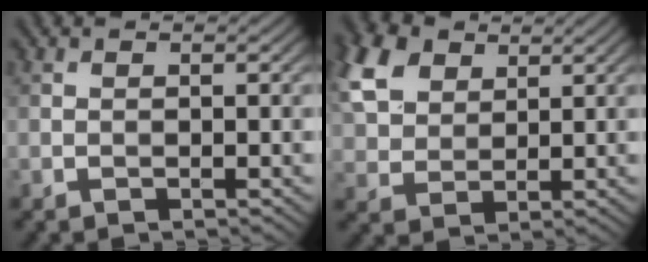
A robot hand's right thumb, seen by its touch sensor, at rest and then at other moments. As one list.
[{"total": 9.1, "force": [4.3, 6.1, 5.2], "torque": [-0.162, 0.024, 0.088]}]